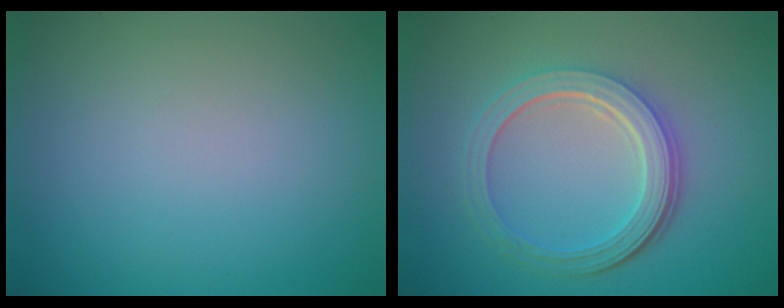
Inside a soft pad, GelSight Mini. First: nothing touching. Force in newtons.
{"total": 5.2, "press": 3.7, "slide": 3.6}